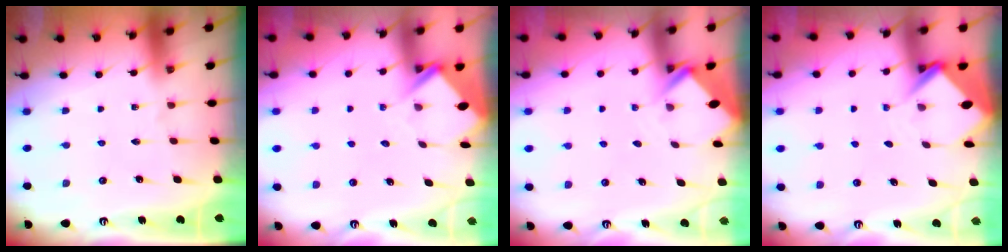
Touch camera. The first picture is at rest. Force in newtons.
{"total": 4.5, "press": 4.4, "slide": 0.4}
{"total": 2.7, "press": 2.7, "slide": 0.2}
{"total": 3.8, "press": 3.8, "slide": 0.2}